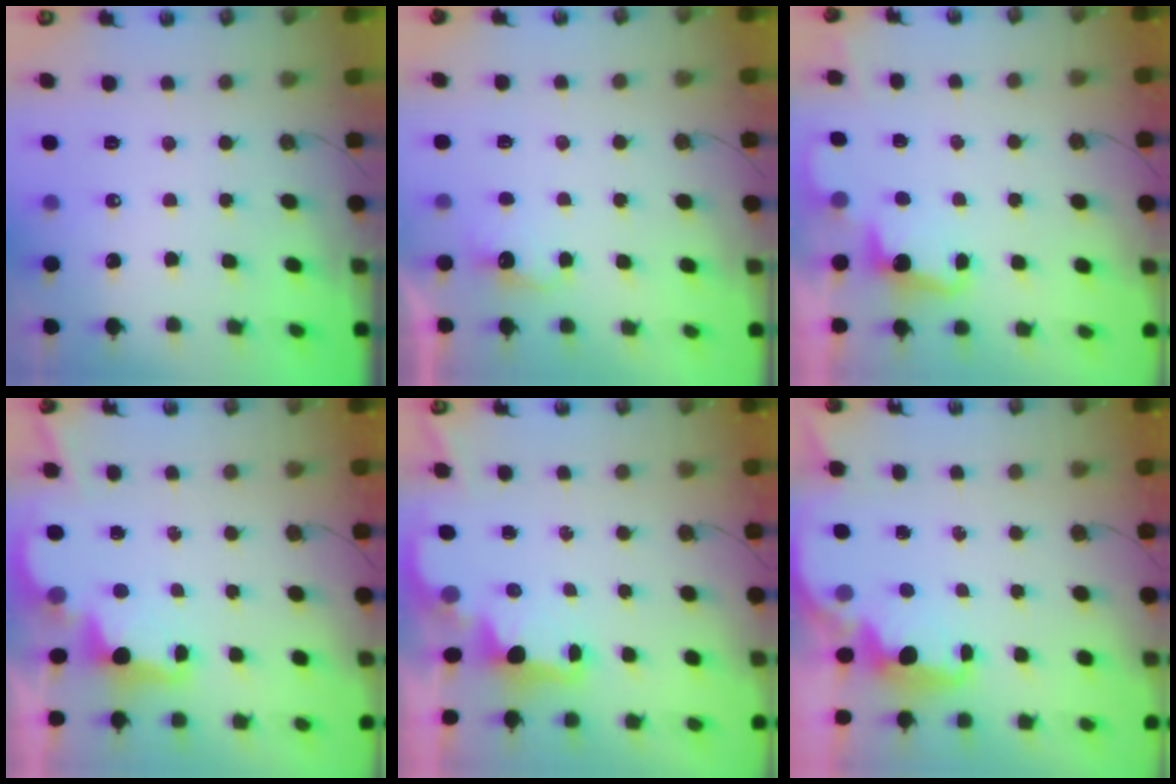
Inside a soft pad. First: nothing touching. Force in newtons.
{"total": 2.5, "press": 2.4, "slide": 0.7}
{"total": 2.2, "press": 2.0, "slide": 1.0}
{"total": 2.5, "press": 2.4, "slide": 0.8}
{"total": 2.1, "press": 1.9, "slide": 0.8}
{"total": 2.4, "press": 2.3, "slide": 0.8}